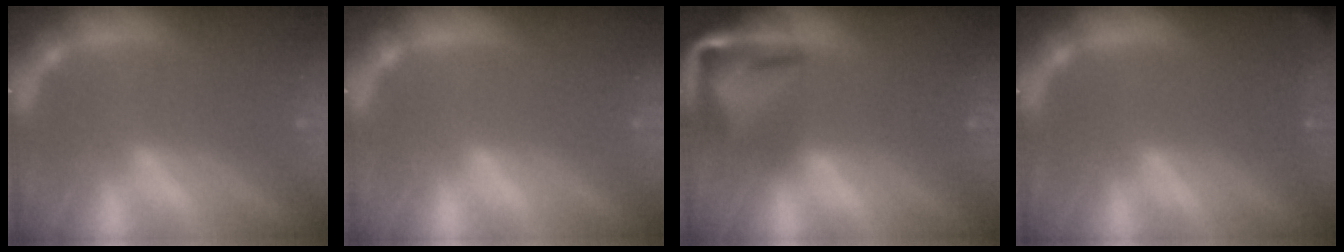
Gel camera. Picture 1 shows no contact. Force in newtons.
{"total": 0.0}
{"total": 8.4}
{"total": 6.4}